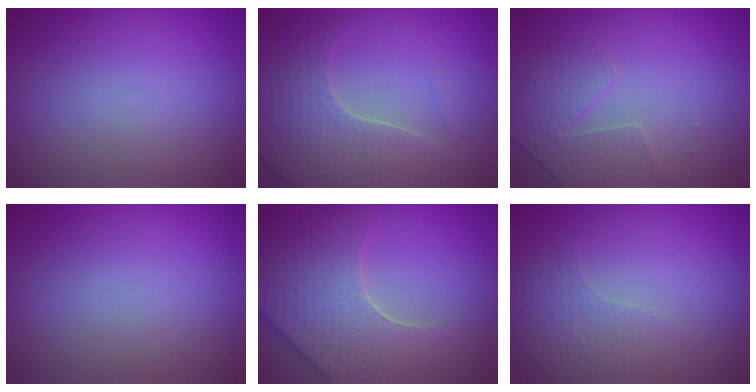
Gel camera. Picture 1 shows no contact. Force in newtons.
{"total": 4.6, "press": 4.2, "slide": 1.9}
{"total": 1.8, "press": 1.4, "slide": 1.0}
{"total": 0.0}
{"total": 7.7, "press": 6.1, "slide": 4.6}
{"total": 1.3, "press": 0.9, "slide": 0.9}